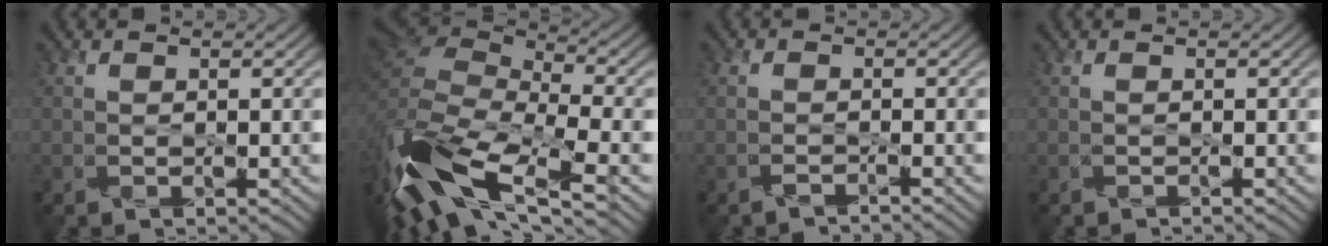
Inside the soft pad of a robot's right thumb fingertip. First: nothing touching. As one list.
[{"total": 15.3, "force": [-7.9, 6.2, 11.4], "torque": [-0.295, -0.023, -0.143]}, {"total": 0.8, "force": [-0.8, 0.2, 0.0], "torque": [0.003, 0.004, -0.020]}, {"total": 0.0}]